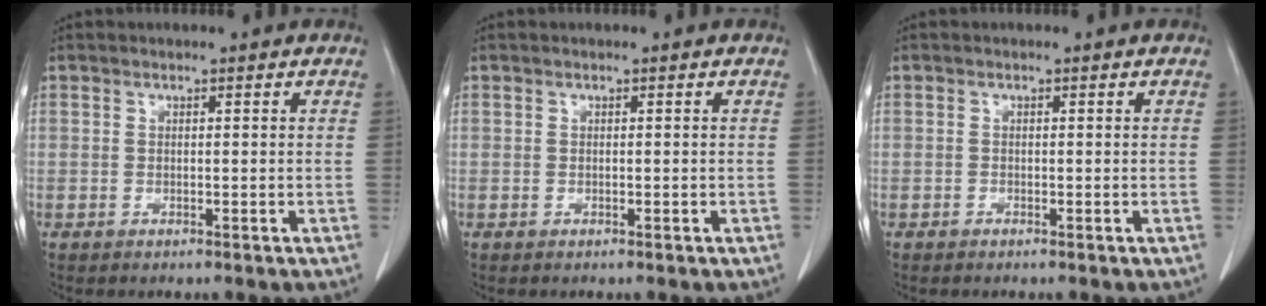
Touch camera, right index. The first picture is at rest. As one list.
[{"total": 0.0}, {"total": 0.0}]